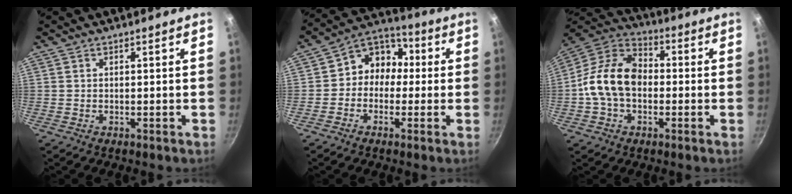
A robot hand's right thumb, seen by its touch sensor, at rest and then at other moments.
{"total": 9.1, "force": [-0.2, 7.9, 4.6], "torque": [-0.026, 0.034, -0.028]}
{"total": 14.3, "force": [-1.2, 10.1, 10.1], "torque": [-0.151, 0.038, -0.043]}